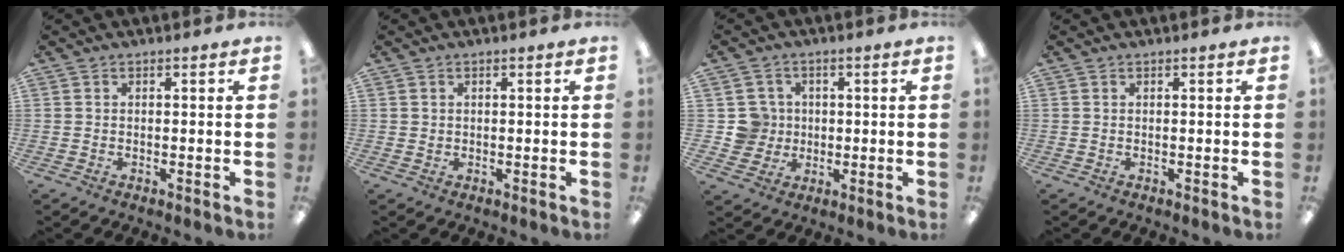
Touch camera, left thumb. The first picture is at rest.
{"total": 0.8, "force": [0.2, 0.7, 0.1], "torque": [-0.001, 0.004, 0.003]}
{"total": 6.2, "force": [0.6, 6.2, 0.4], "torque": [-0.005, 0.004, 0.014]}
{"total": 0.0}